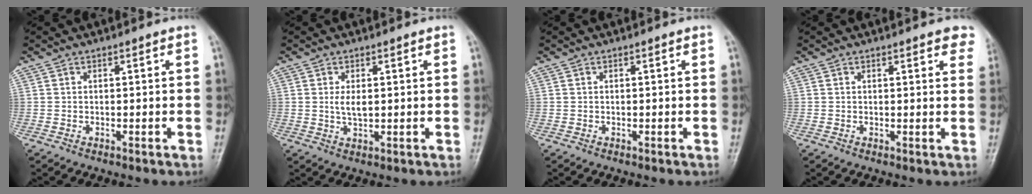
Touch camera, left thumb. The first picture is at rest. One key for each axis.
{"total": 2.8, "fx": 0.5, "fy": 1.3, "fz": 2.4, "tx": -0.043, "ty": -0.005, "tz": 0.011}
{"total": 0.0}
{"total": 4.7, "fx": 3.4, "fy": 1.6, "fz": 2.8, "tx": -0.006, "ty": -0.006, "tz": 0.028}